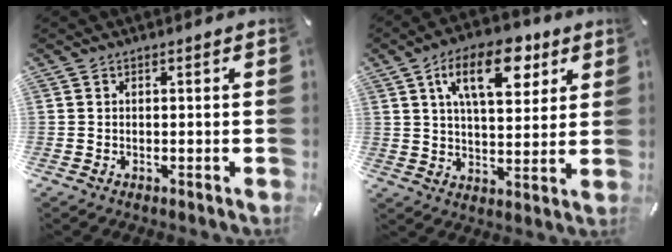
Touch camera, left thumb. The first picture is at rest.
{"total": 15.2, "force": [7.5, 7.7, 10.7], "torque": [-0.158, -0.016, 0.125]}